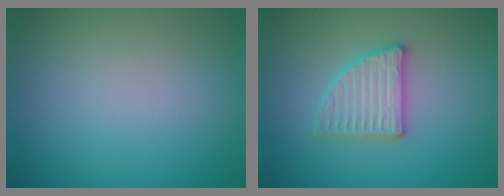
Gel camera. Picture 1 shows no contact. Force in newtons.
{"total": 3.1, "press": 3.1, "slide": 0.7}